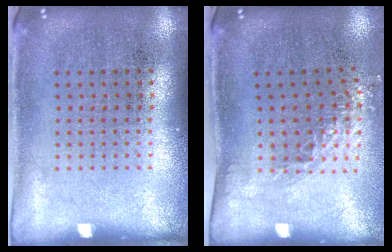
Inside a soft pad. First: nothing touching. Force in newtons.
{"total": 1.4, "press": 1.0, "slide": 1.0}